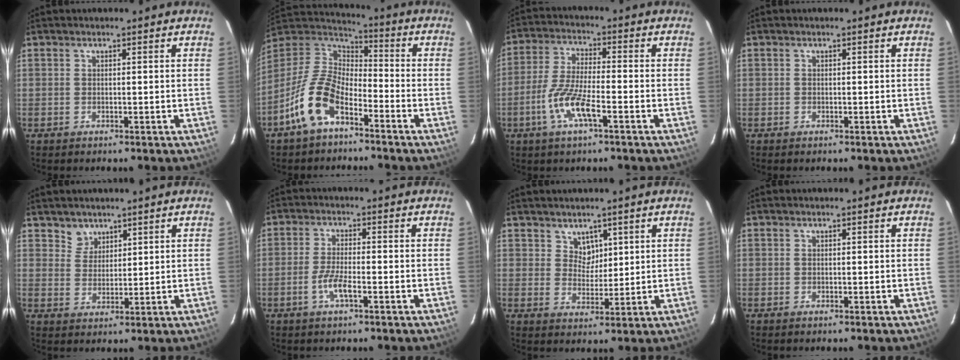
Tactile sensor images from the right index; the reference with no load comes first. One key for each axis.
{"total": 13.6, "fx": -7.5, "fy": 6.6, "fz": 9.1, "tx": -0.195, "ty": 0.007, "tz": -0.151}
{"total": 9.1, "fx": -4.2, "fy": 1.7, "fz": 7.9, "tx": -0.169, "ty": -0.005, "tz": -0.084}
{"total": 0.0}
{"total": 3.6, "fx": 2.7, "fy": 2.3, "fz": -0.1, "tx": 0.010, "ty": 0.009, "tz": 0.050}
{"total": 4.4, "fx": -2.2, "fy": 0.8, "fz": 3.7, "tx": -0.083, "ty": -0.004, "tz": -0.044}
{"total": 3.7, "fx": 2.3, "fy": 2.8, "fz": 0.6, "tx": -0.003, "ty": 0.003, "tz": 0.044}
{"total": 0.0}